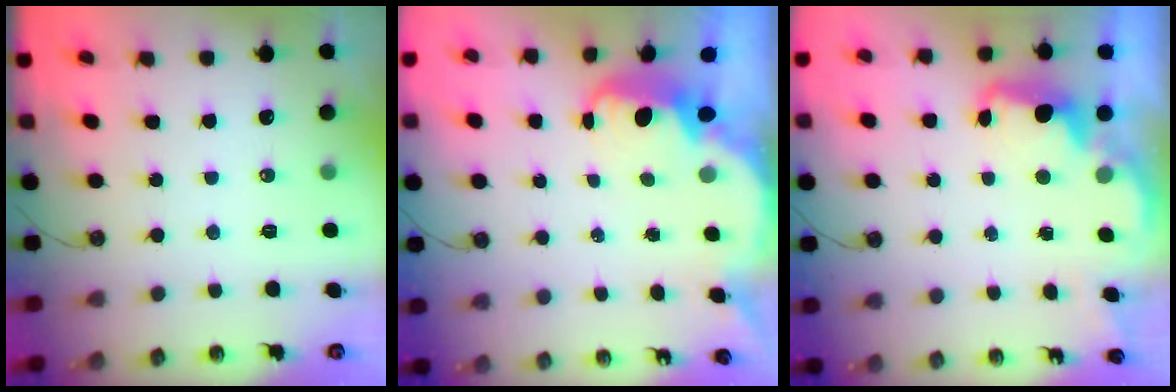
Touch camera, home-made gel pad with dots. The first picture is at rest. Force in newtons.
{"total": 3.8, "press": 3.8, "slide": 0.4}
{"total": 2.6, "press": 2.5, "slide": 0.5}